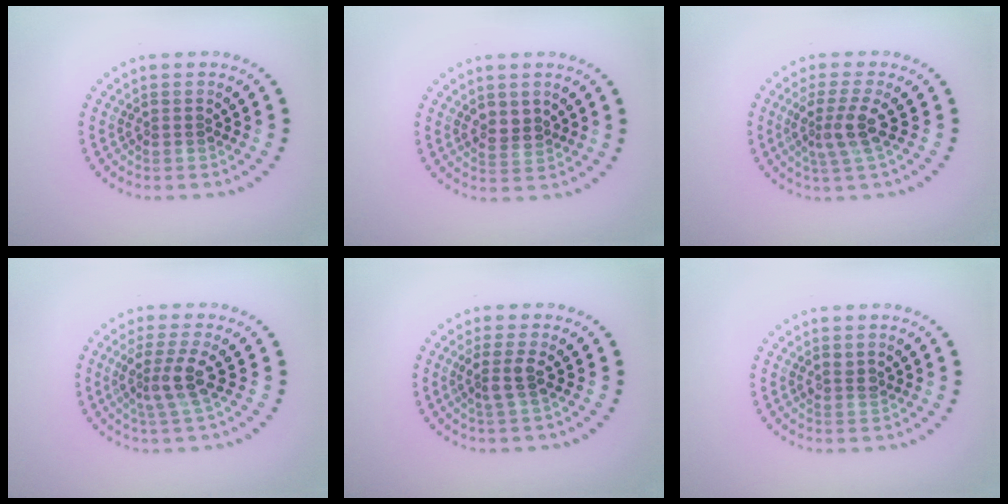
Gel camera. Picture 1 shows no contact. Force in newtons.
{"total": 1.7, "press": 1.6, "slide": 0.6}
{"total": 3.0, "press": 2.4, "slide": 1.8}
{"total": 3.0, "press": 2.3, "slide": 1.9}
{"total": 2.0, "press": 1.5, "slide": 1.3}
{"total": 0.9, "press": 0.7, "slide": 0.5}